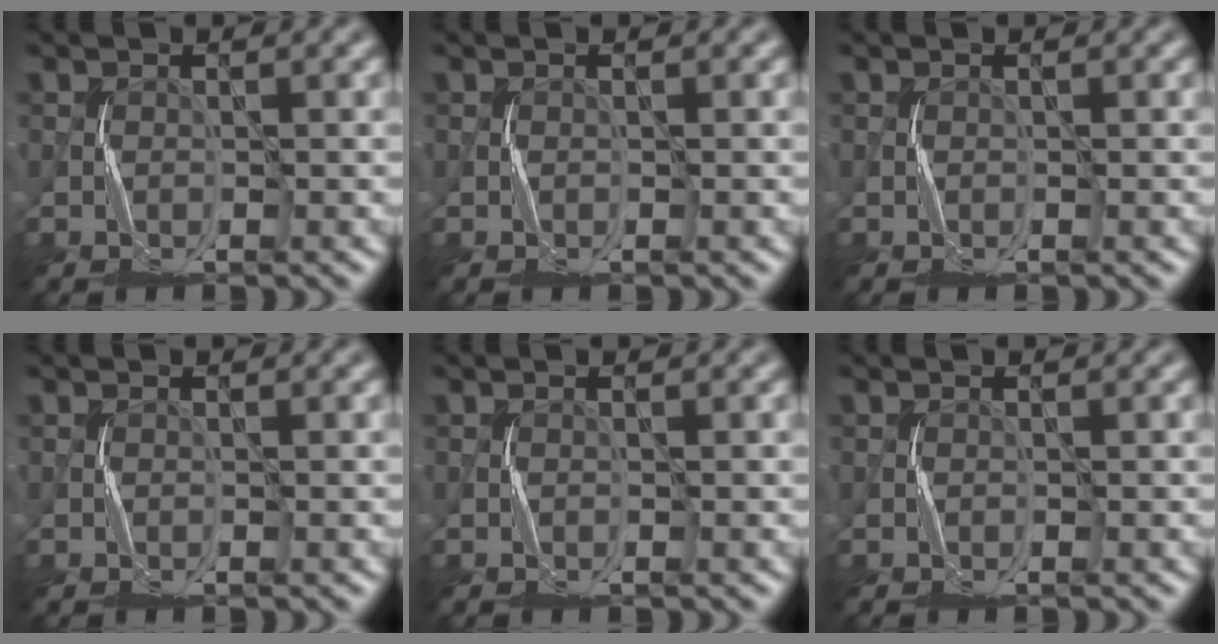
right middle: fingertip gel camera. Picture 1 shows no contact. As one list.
[{"total": 0.0}, {"total": 0.0}, {"total": 0.0}, {"total": 0.0}, {"total": 0.0}]